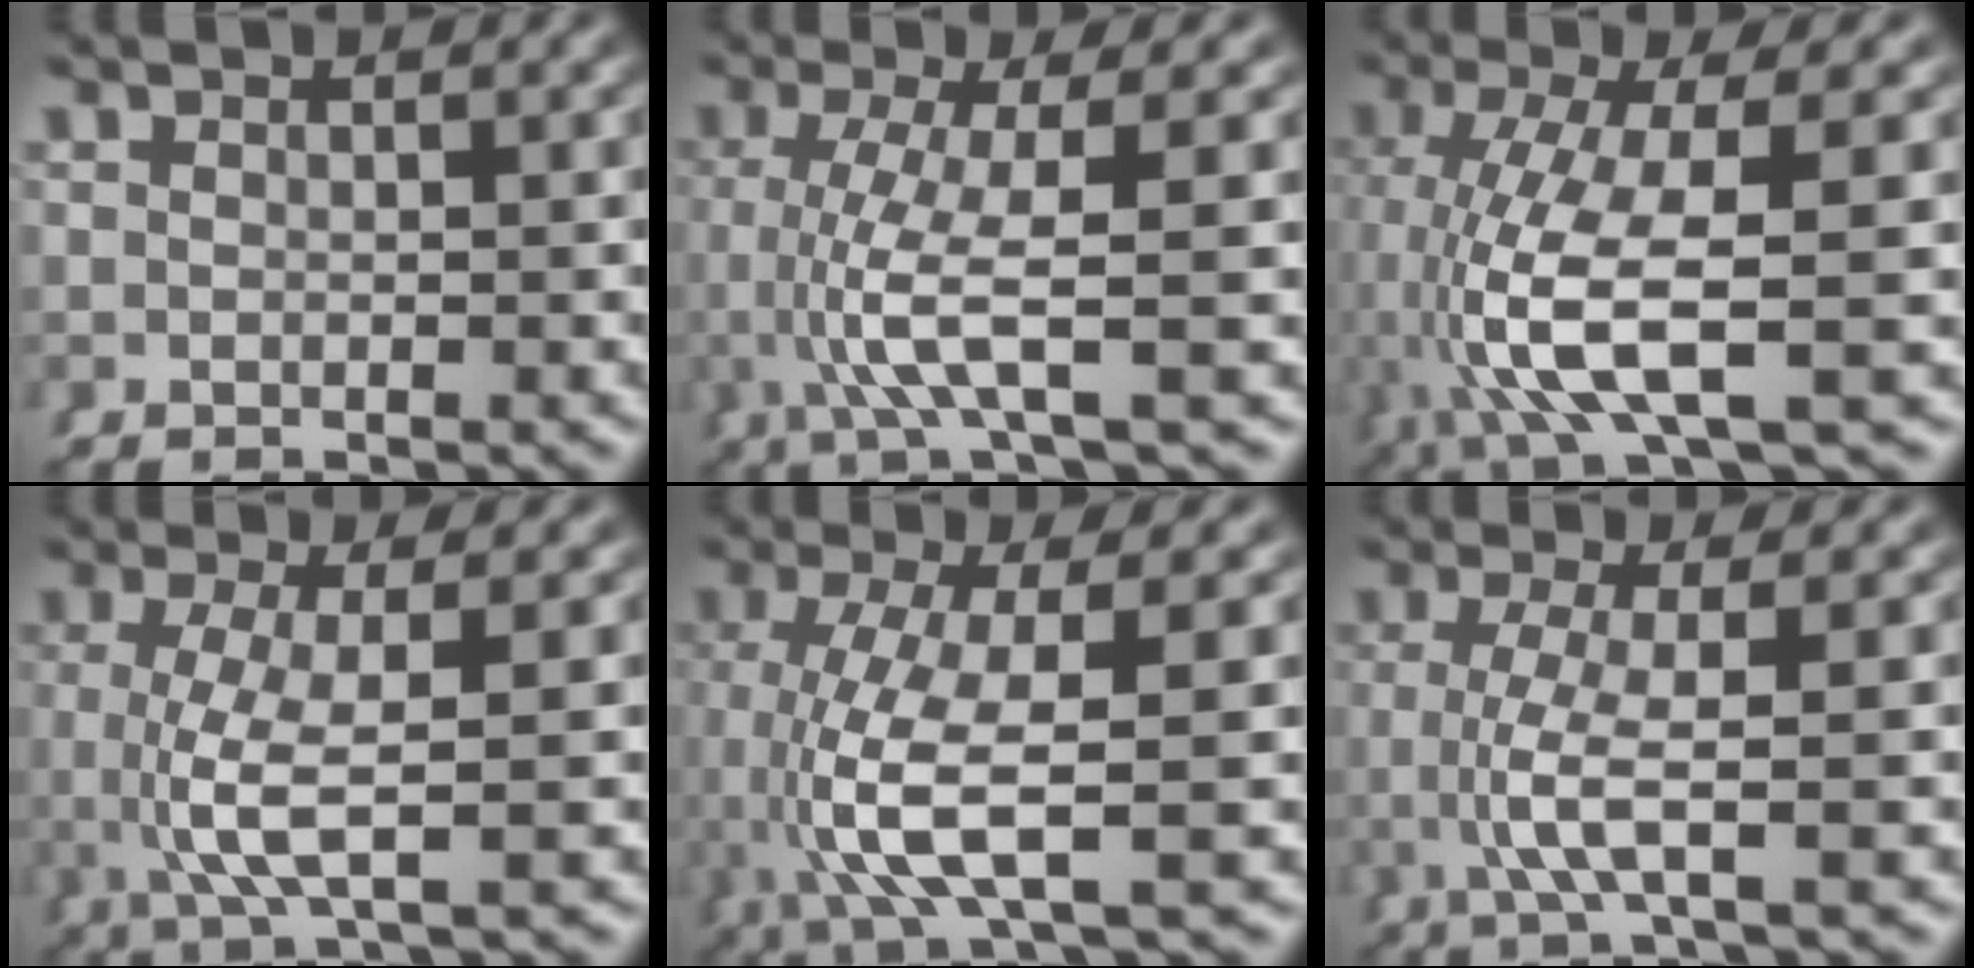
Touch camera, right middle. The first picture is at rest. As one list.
[{"total": 6.0, "force": [0.1, 0.6, 5.9], "torque": [-0.124, -0.016, 0.013]}, {"total": 8.8, "force": [-0.3, 3.2, 8.2], "torque": [-0.172, -0.023, 0.014]}, {"total": 4.9, "force": [0.1, 0.5, 4.9], "torque": [-0.102, -0.015, 0.012]}, {"total": 7.6, "force": [-0.2, 2.5, 7.2], "torque": [-0.155, -0.022, 0.013]}, {"total": 4.3, "force": [0.1, -0.2, 4.3], "torque": [-0.091, -0.014, 0.011]}]